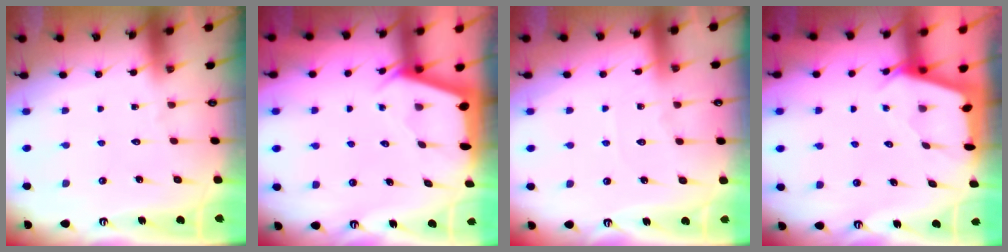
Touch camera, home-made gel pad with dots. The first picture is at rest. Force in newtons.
{"total": 2.4, "press": 2.3, "slide": 0.3}
{"total": 3.9, "press": 3.9, "slide": 0.6}
{"total": 2.4, "press": 2.4, "slide": 0.3}